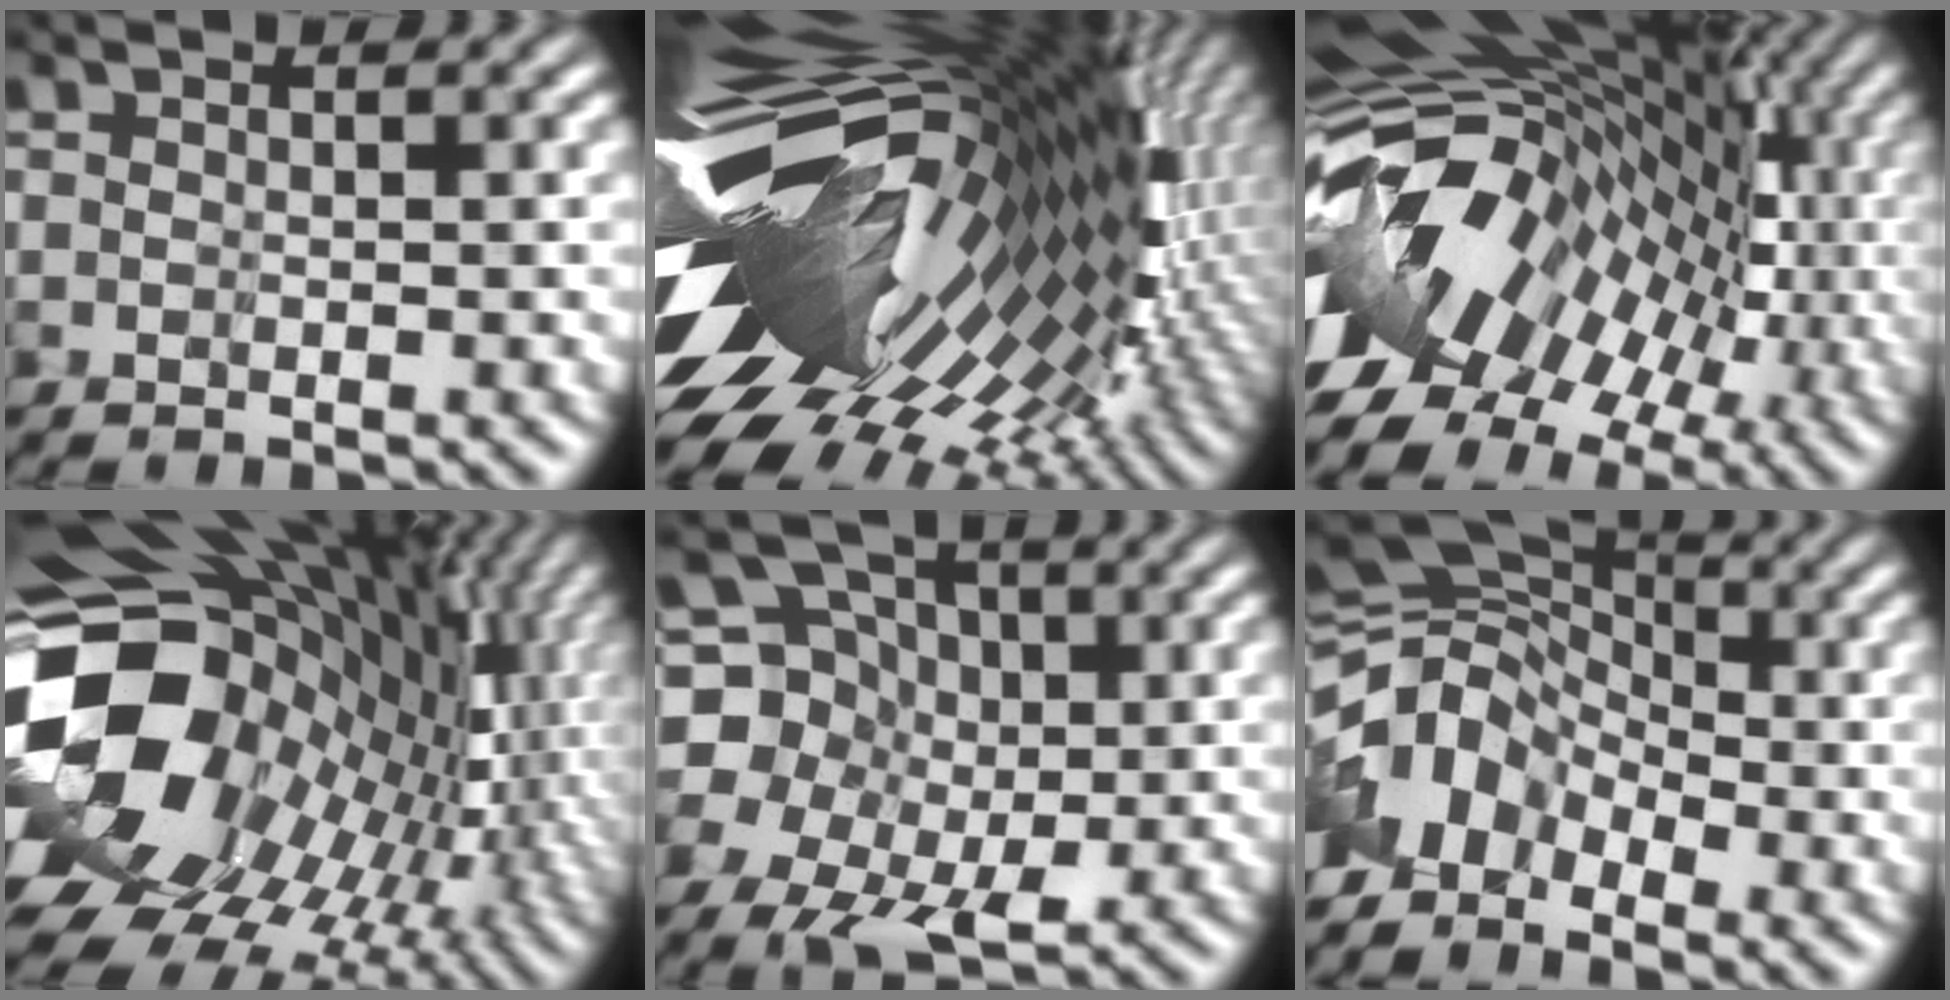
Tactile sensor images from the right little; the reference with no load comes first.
{"total": 16.1, "force": [-1.2, 6.9, 14.6], "torque": [-0.224, -0.012, -0.020]}
{"total": 14.6, "force": [-2.5, 9.6, 10.7], "torque": [-0.175, -0.001, -0.032]}
{"total": 15.1, "force": [-1.0, 11.0, 10.3], "torque": [-0.229, -0.023, 0.001]}
{"total": 5.5, "force": [-0.5, 4.7, 2.9], "torque": [-0.050, 0.007, -0.012]}
{"total": 3.9, "force": [-3.3, 1.9, 1.1], "torque": [-0.023, 0.016, -0.081]}